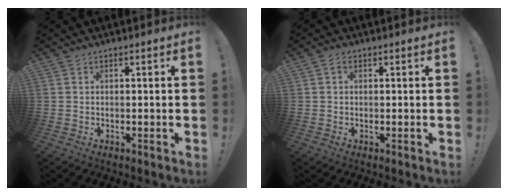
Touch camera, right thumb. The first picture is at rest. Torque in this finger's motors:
{"motor_torque": [-0.06, -0.17, -0.08, -0.08, -0.07]}